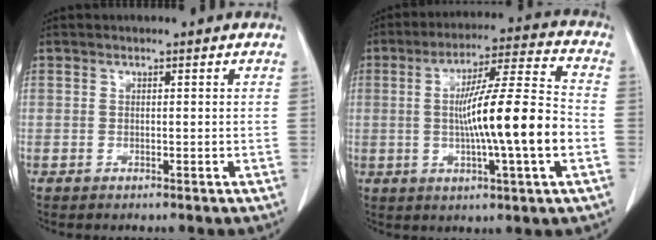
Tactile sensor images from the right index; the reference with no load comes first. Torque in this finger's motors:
{"motor_torque": [1.57, -0.36, 0.64, 0.21]}